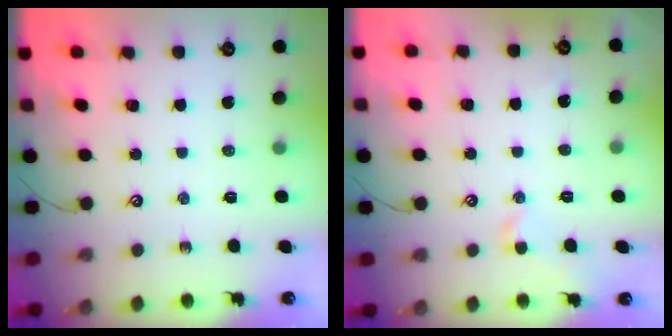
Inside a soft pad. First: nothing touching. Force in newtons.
{"total": 0.0}